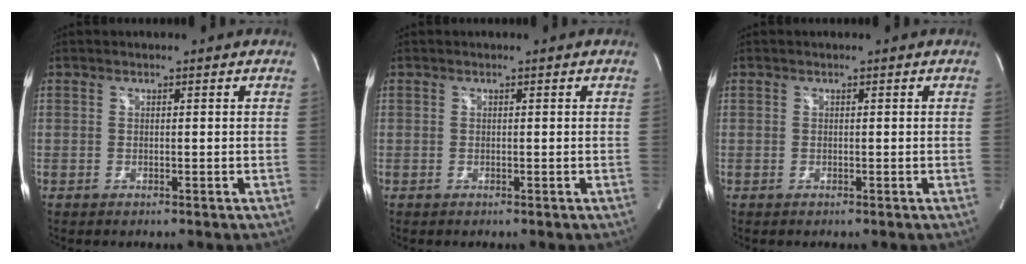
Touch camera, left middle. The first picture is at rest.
{"total": 0.0}
{"total": 0.0}